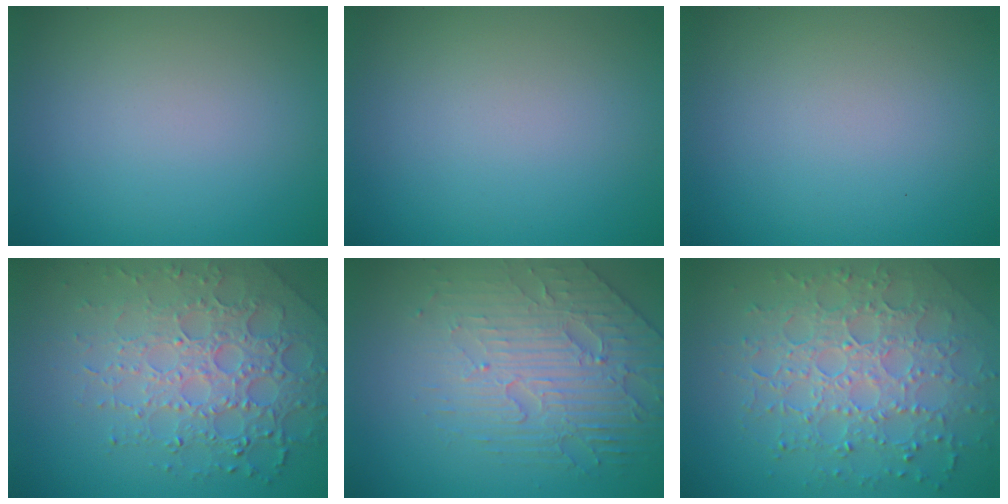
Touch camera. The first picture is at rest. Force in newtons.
{"total": 0.0}
{"total": 0.0}
{"total": 7.0, "press": 5.1, "slide": 4.7}
{"total": 4.7, "press": 4.2, "slide": 2.2}
{"total": 7.2, "press": 5.2, "slide": 5.0}